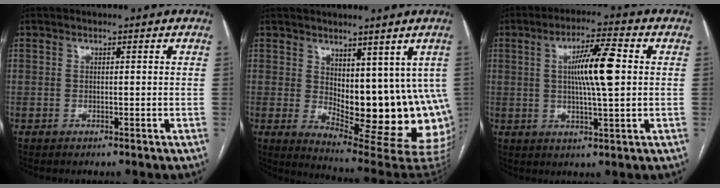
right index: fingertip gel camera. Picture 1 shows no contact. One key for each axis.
{"total": 16.3, "fx": 1.3, "fy": 7.0, "fz": 14.6, "tx": -0.159, "ty": -0.023, "tz": 0.037}
{"total": 9.2, "fx": 1.3, "fy": 0.7, "fz": 9.1, "tx": -0.162, "ty": 0.005, "tz": 0.022}